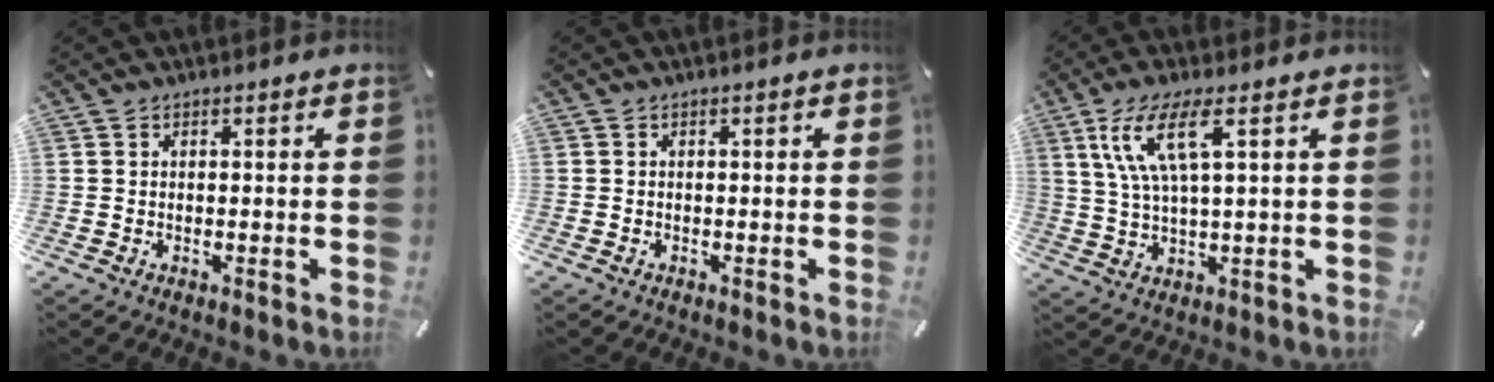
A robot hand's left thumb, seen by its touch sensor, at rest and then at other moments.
{"total": 0.6, "force": [-0.3, 0.5, 0.0], "torque": [0.003, 0.005, -0.009]}
{"total": 10.6, "force": [4.5, 2.6, 9.3], "torque": [-0.201, -0.001, 0.075]}